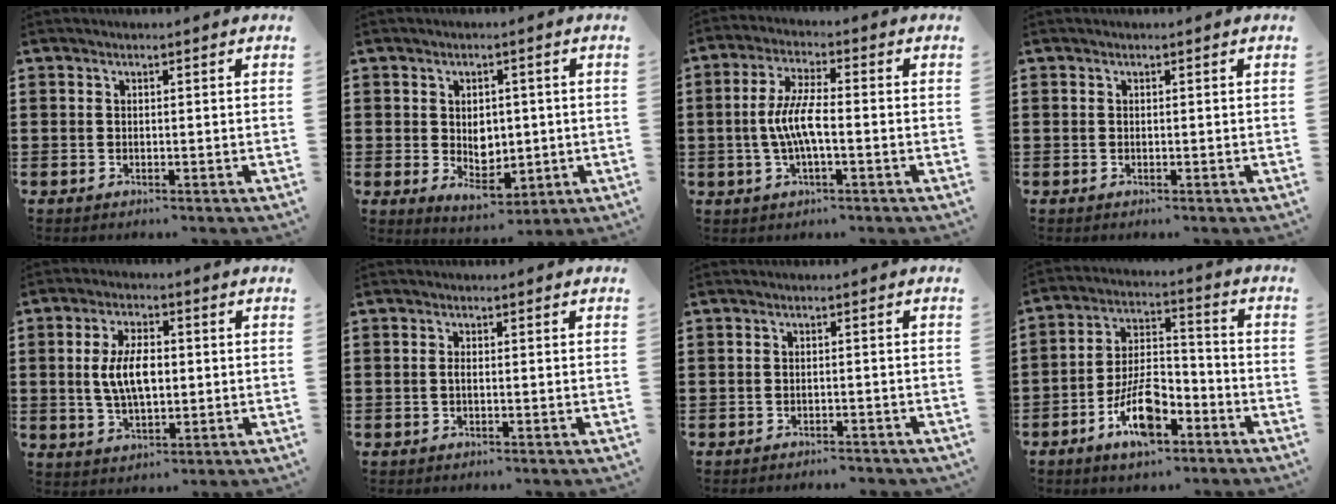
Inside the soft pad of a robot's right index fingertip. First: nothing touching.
{"total": 4.5, "force": [0.0, 3.5, 2.8], "torque": [-0.038, 0.000, -0.004]}
{"total": 6.3, "force": [-1.0, 1.7, 6.0], "torque": [-0.132, -0.003, -0.026]}
{"total": 0.0}
{"total": 7.0, "force": [0.4, 3.4, 6.1], "torque": [-0.122, 0.004, 0.000]}
{"total": 0.8, "force": [-0.2, 0.2, 0.7], "torque": [-0.015, -0.002, -0.002]}
{"total": 1.3, "force": [-1.3, 0.0, 0.3], "torque": [-0.009, 0.002, -0.027]}
{"total": 10.2, "force": [-5.7, 4.3, 7.4], "torque": [-0.152, 0.011, -0.105]}